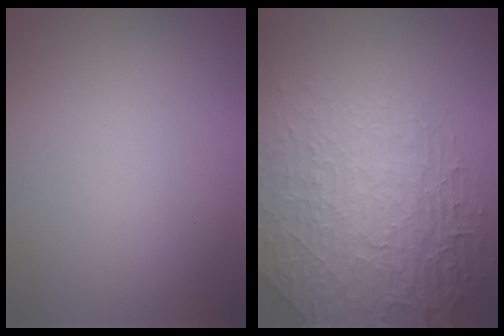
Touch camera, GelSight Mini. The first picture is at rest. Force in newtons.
{"total": 6.8, "press": 5.5, "slide": 4.1}